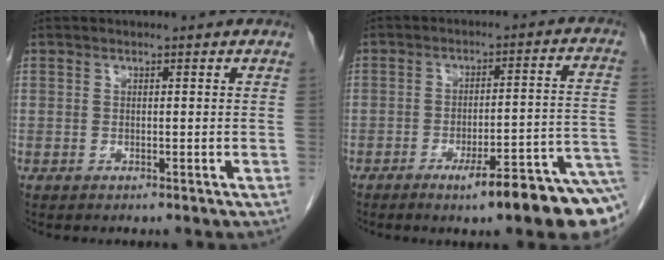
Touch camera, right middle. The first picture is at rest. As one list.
[{"total": 11.3, "force": [-6.7, 0.5, 9.1], "torque": [-0.083, 0.007, -0.089]}]